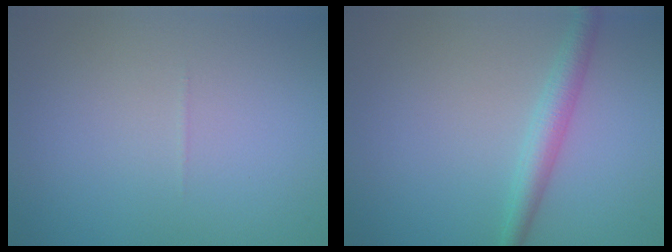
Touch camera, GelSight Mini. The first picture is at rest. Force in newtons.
{"total": 2.6, "press": 2.6, "slide": 0.1}